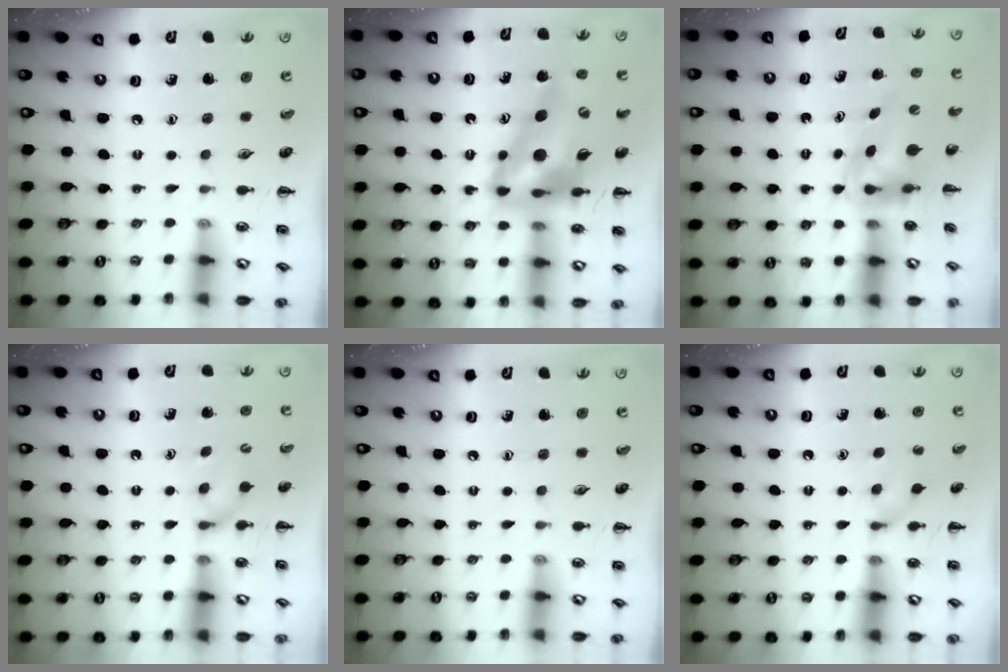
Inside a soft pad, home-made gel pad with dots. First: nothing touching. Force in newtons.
{"total": 17.5, "press": 16.6, "slide": 5.4}
{"total": 5.3, "press": 5.2, "slide": 0.9}
{"total": 6.6, "press": 6.3, "slide": 1.8}
{"total": 0.0}
{"total": 4.7, "press": 4.3, "slide": 1.7}